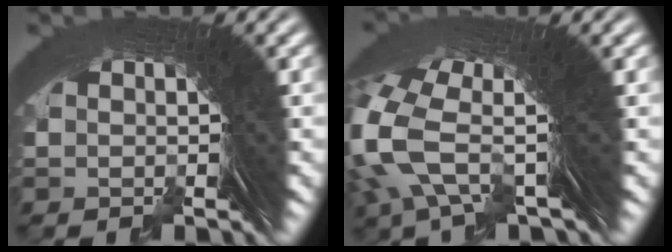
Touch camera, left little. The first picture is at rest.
{"total": 9.4, "force": [1.8, 5.3, 7.5], "torque": [-0.166, -0.006, 0.022]}